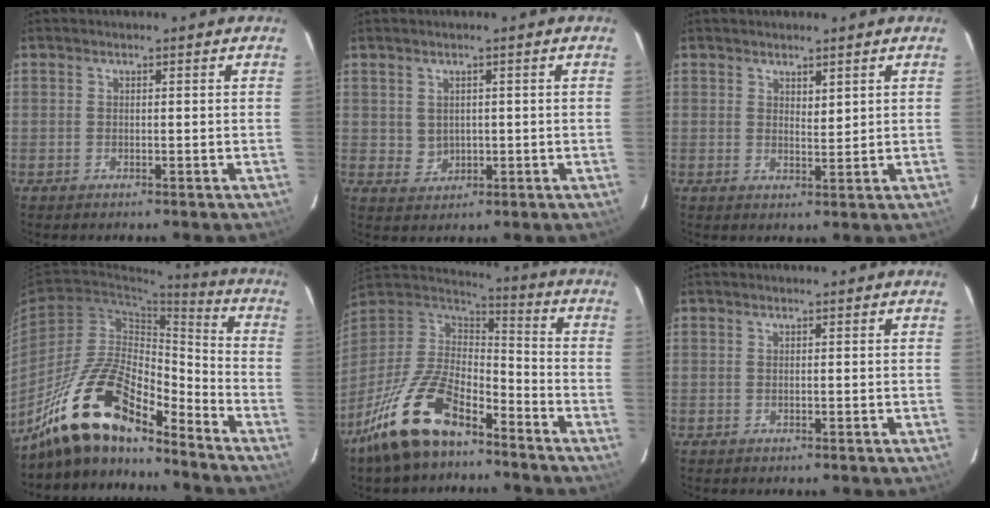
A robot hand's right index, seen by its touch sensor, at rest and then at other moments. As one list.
[{"total": 2.5, "force": [0.3, 2.2, 1.1], "torque": [-0.022, -0.002, 0.013]}, {"total": 1.8, "force": [1.2, 0.6, 1.2], "torque": [-0.019, -0.006, 0.025]}, {"total": 15.8, "force": [-12.5, 4.6, 8.4], "torque": [-0.151, 0.021, -0.226]}, {"total": 16.2, "force": [-11.2, 6.1, 10.1], "torque": [-0.206, 0.007, -0.210]}, {"total": 0.0}]